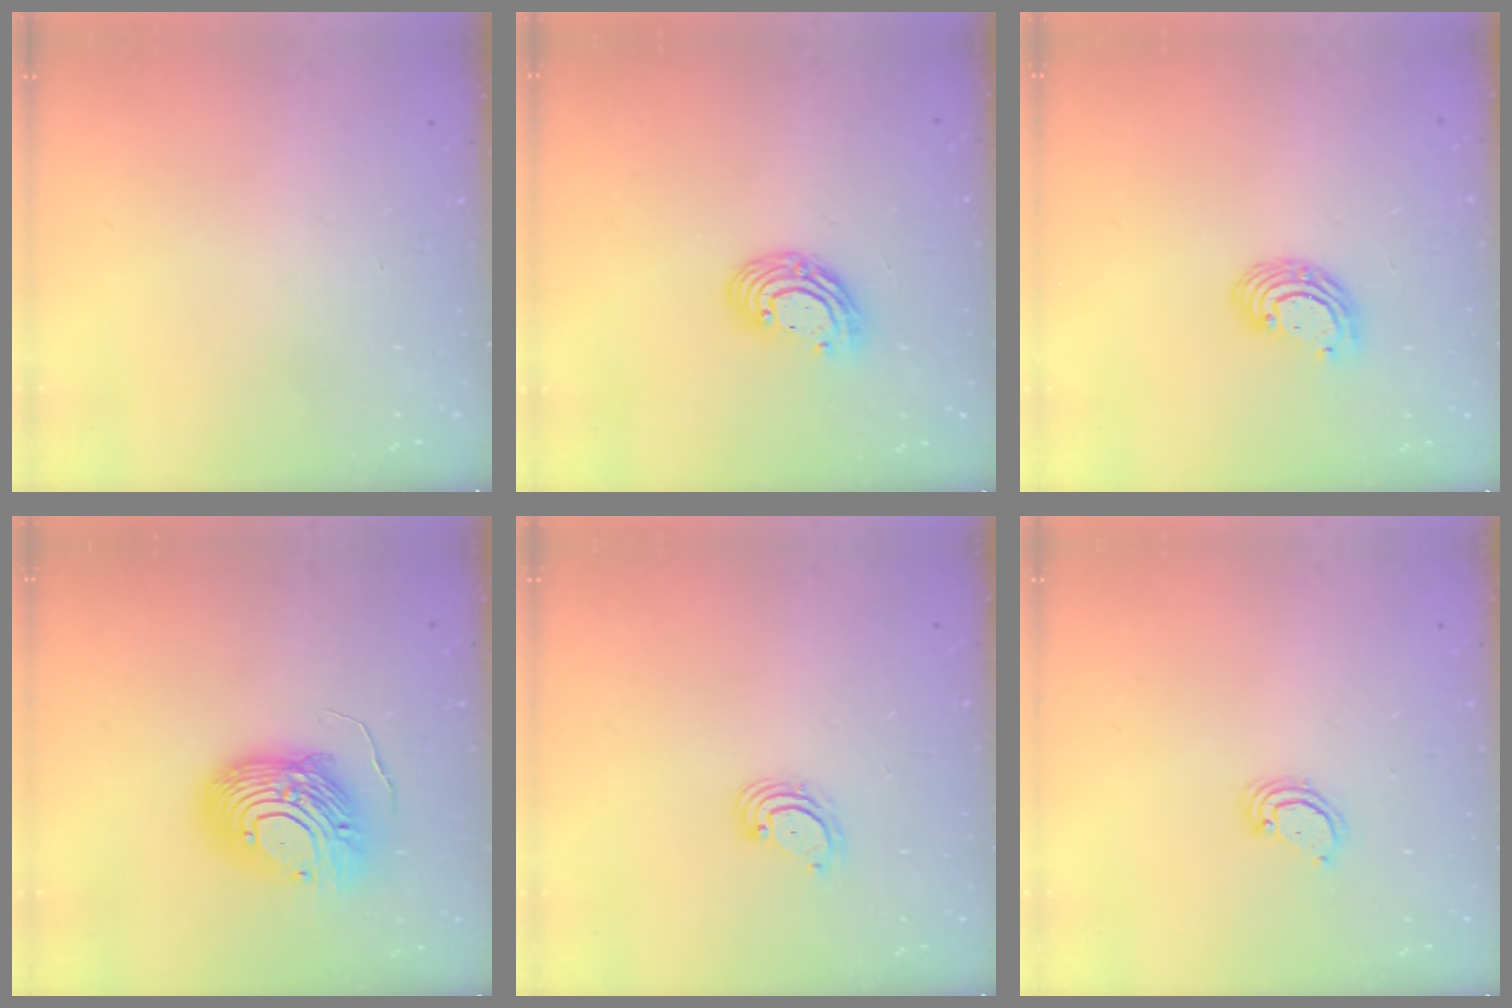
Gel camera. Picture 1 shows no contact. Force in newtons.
{"total": 9.2, "press": 9.2, "slide": 0.6}
{"total": 7.2, "press": 7.2, "slide": 1.0}
{"total": 19.1, "press": 19.0, "slide": 1.8}
{"total": 3.2, "press": 3.1, "slide": 0.4}
{"total": 2.6, "press": 2.6, "slide": 0.2}